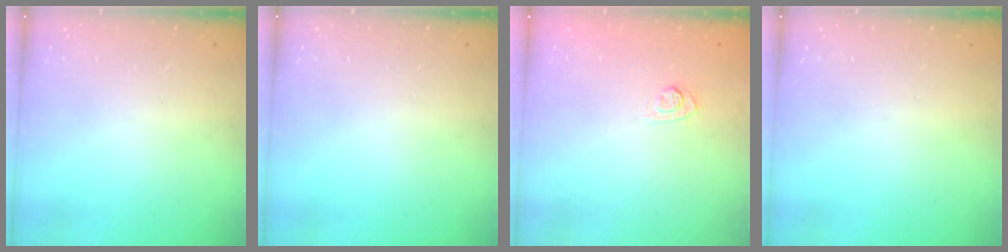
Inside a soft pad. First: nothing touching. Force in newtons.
{"total": 0.0}
{"total": 6.5, "press": 6.3, "slide": 1.7}
{"total": 0.0}